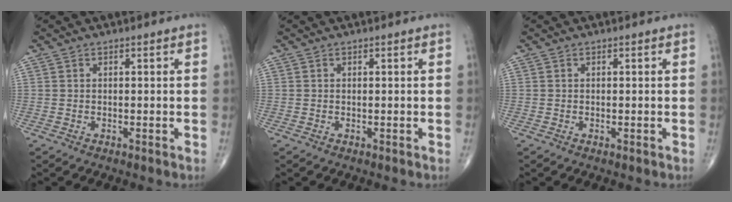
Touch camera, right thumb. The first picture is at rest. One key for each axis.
{"total": 0.0}
{"total": 0.0}